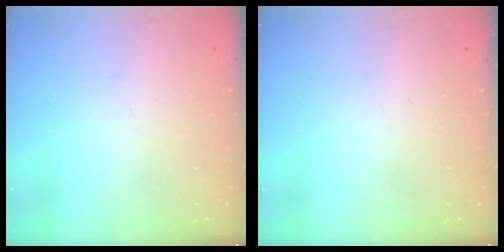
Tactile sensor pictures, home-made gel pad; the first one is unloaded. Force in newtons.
{"total": 0.0}